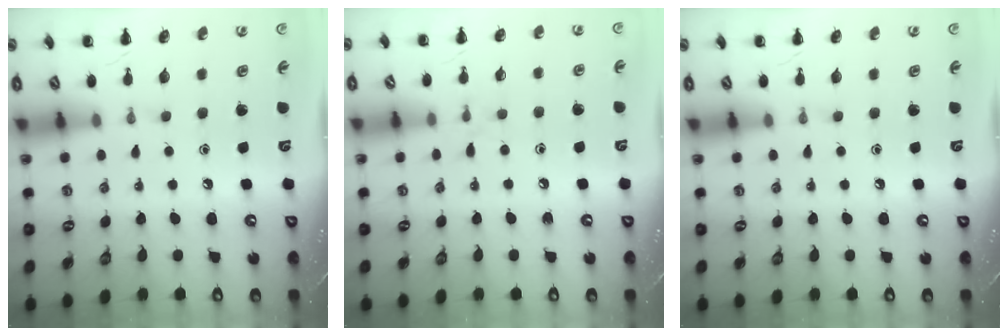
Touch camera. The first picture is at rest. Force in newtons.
{"total": 4.6, "press": 4.2, "slide": 1.8}
{"total": 0.0}